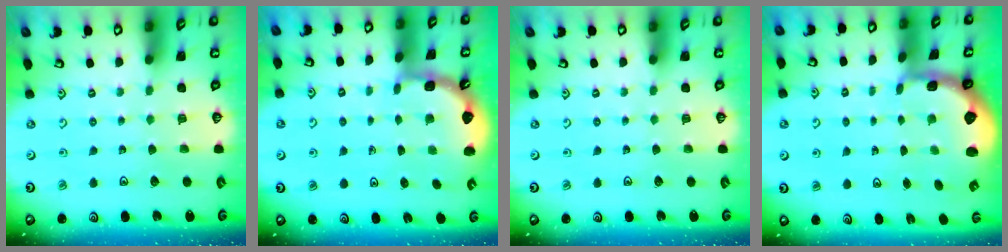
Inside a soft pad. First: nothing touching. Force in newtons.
{"total": 2.0, "press": 2.0, "slide": 0.2}
{"total": 0.0}
{"total": 2.3, "press": 1.5, "slide": 1.8}